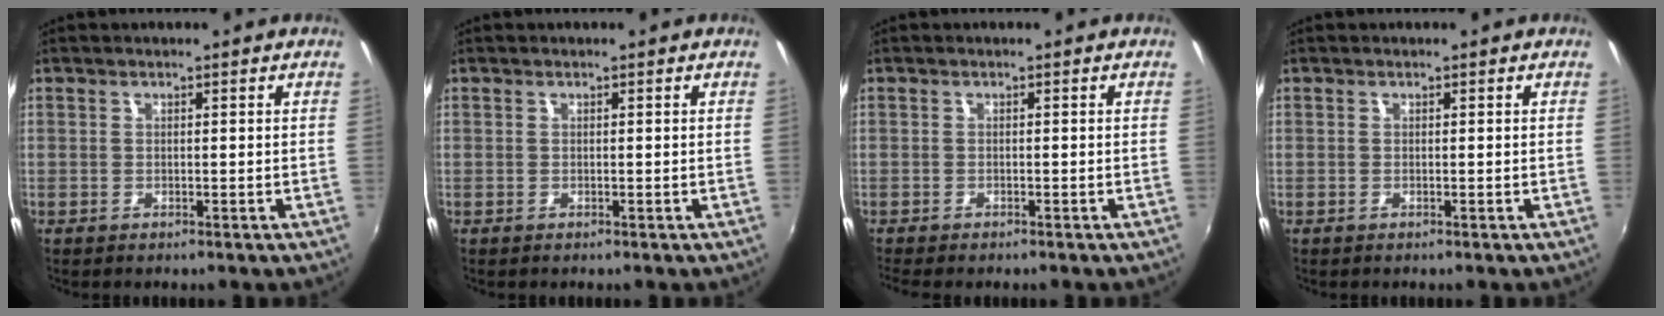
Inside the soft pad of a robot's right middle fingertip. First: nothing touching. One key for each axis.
{"total": 0.0}
{"total": 3.1, "fx": -2.6, "fy": 0.8, "fz": 1.4, "tx": -0.032, "ty": -0.022, "tz": -0.042}
{"total": 0.0}